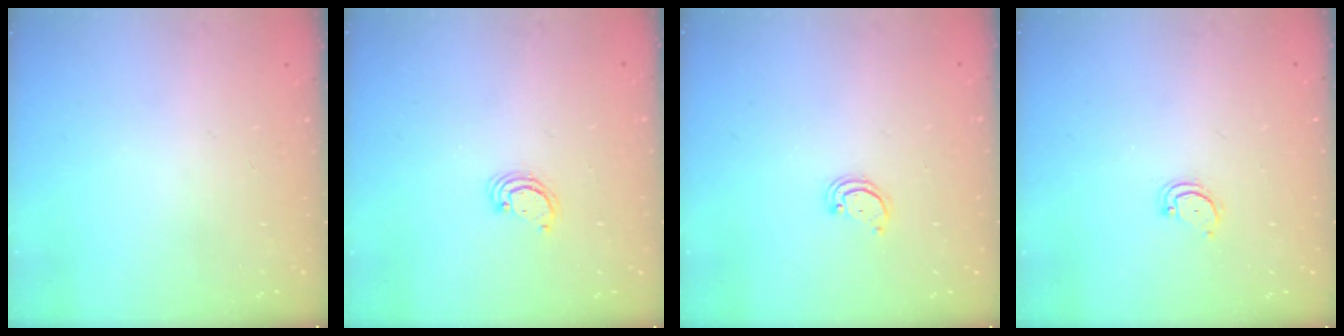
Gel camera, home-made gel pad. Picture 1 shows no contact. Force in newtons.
{"total": 3.1, "press": 3.1, "slide": 0.2}
{"total": 2.2, "press": 2.2, "slide": 0.2}
{"total": 3.4, "press": 3.4, "slide": 0.2}